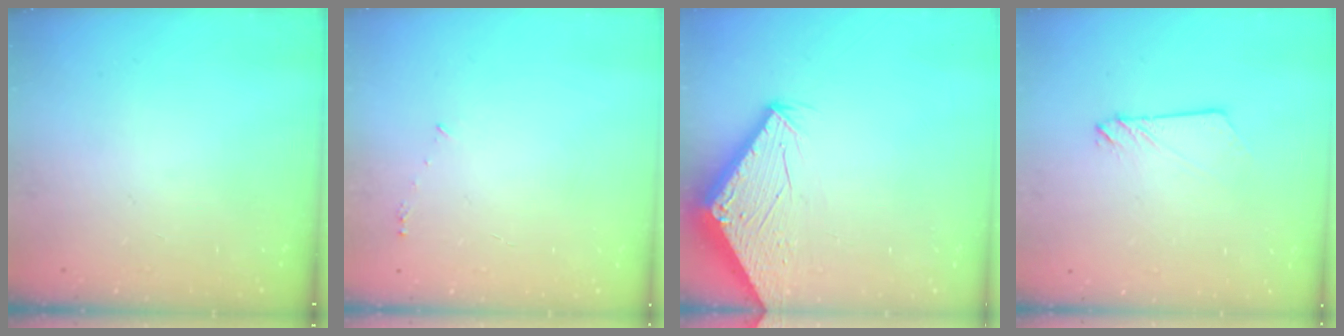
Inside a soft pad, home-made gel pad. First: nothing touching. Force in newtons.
{"total": 3.2, "press": 3.2, "slide": 0.2}
{"total": 2.7, "press": 2.7, "slide": 0.1}
{"total": 2.4, "press": 2.4, "slide": 0.2}